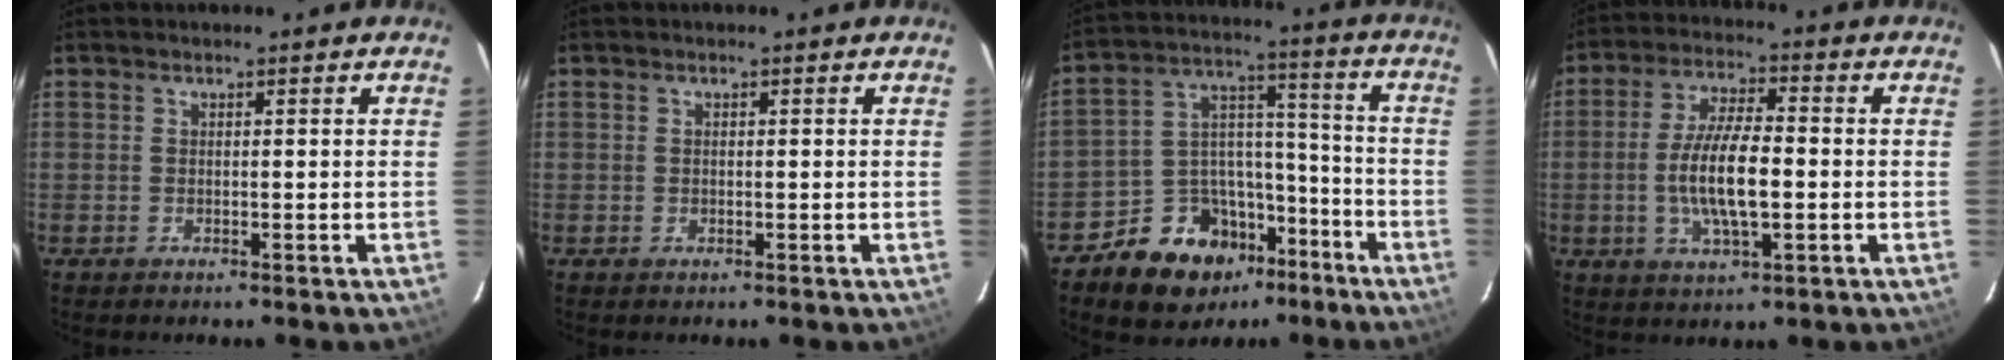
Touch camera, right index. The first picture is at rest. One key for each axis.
{"total": 0.6, "fx": 0.1, "fy": 0.4, "fz": 0.4, "tx": -0.007, "ty": 0.001, "tz": 0.003}
{"total": 14.7, "fx": -9.7, "fy": 10.0, "fz": 4.8, "tx": -0.098, "ty": 0.059, "tz": -0.142}
{"total": 11.0, "fx": -1.6, "fy": 3.4, "fz": 10.4, "tx": -0.205, "ty": 0.000, "tz": -0.028}